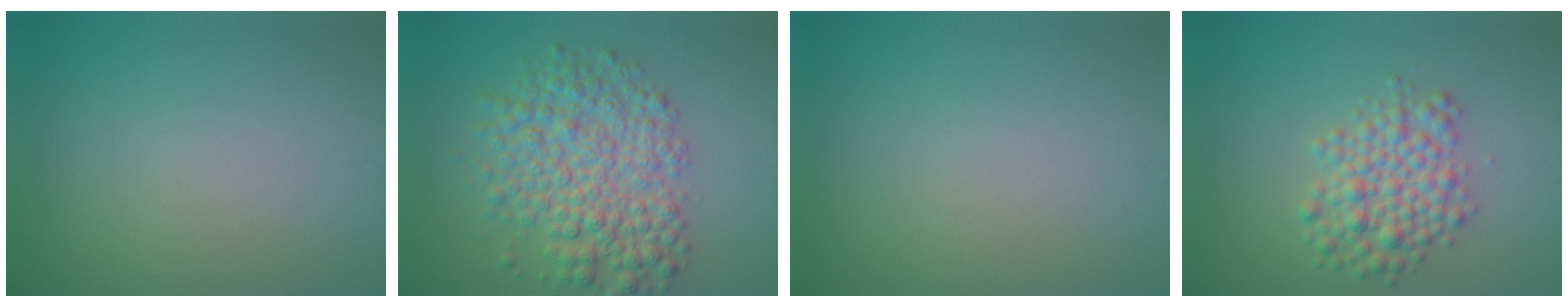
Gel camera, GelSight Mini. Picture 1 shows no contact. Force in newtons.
{"total": 7.0, "press": 7.0, "slide": 0.1}
{"total": 0.0}
{"total": 4.4, "press": 4.3, "slide": 0.2}